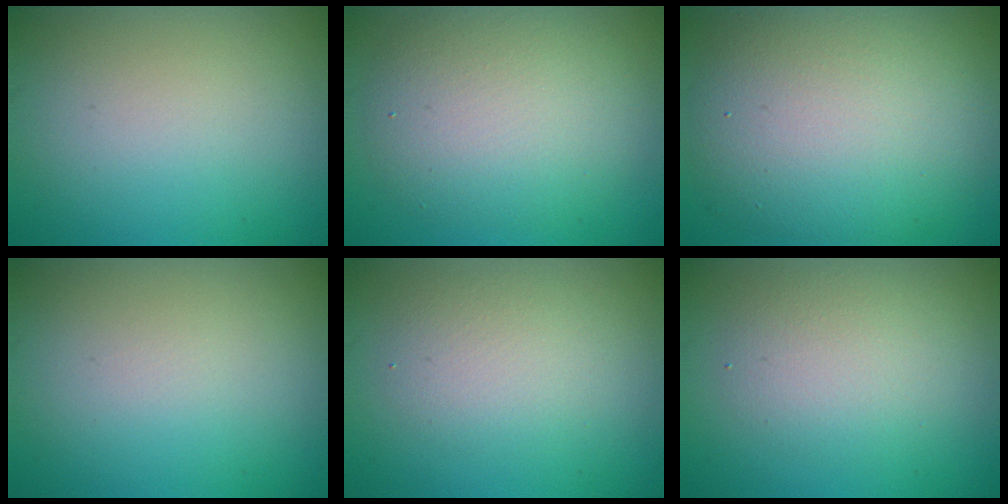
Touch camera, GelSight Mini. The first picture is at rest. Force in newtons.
{"total": 6.2, "press": 6.1, "slide": 0.5}
{"total": 10.7, "press": 10.6, "slide": 0.5}
{"total": 0.0}
{"total": 2.6, "press": 2.6, "slide": 0.1}
{"total": 3.2, "press": 3.2, "slide": 0.1}